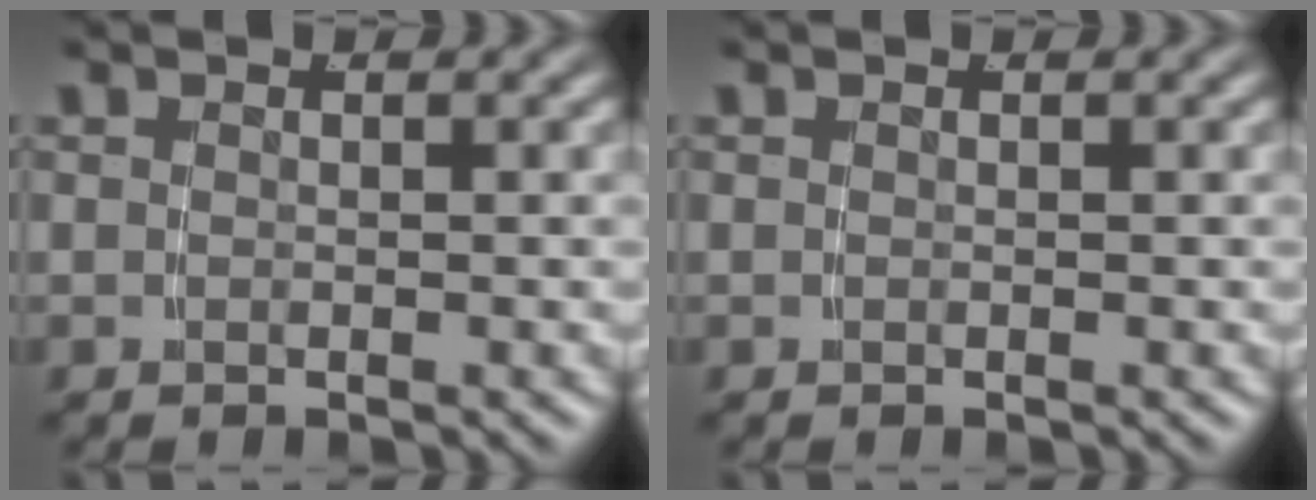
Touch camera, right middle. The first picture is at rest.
{"total": 0.0}